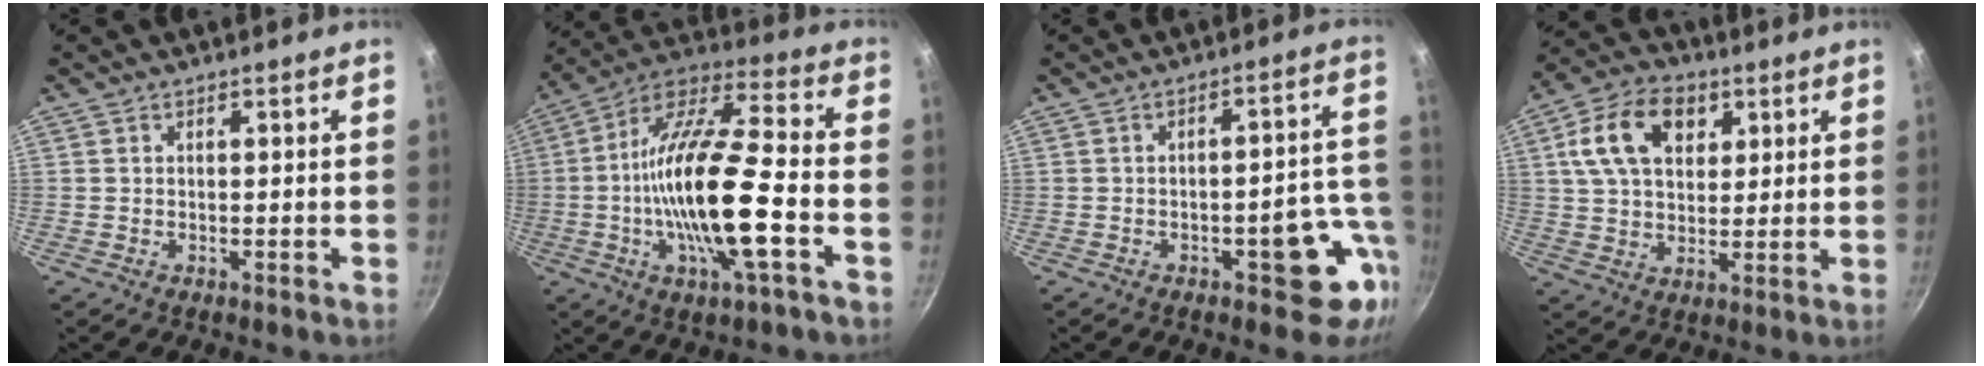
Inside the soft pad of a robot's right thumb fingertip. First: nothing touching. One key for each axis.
{"total": 20.8, "fx": -4.5, "fy": 5.2, "fz": 19.6, "tx": -0.365, "ty": 0.025, "tz": -0.097}
{"total": 11.2, "fx": -3.8, "fy": 4.9, "fz": 9.3, "tx": -0.053, "ty": 0.032, "tz": -0.043}
{"total": 13.8, "fx": 4.9, "fy": 9.2, "fz": 9.0, "tx": -0.141, "ty": 0.004, "tz": 0.073}